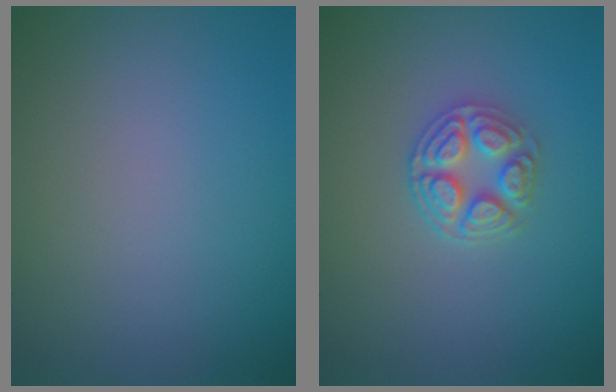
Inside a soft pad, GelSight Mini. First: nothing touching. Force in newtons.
{"total": 3.5, "press": 3.3, "slide": 1.3}